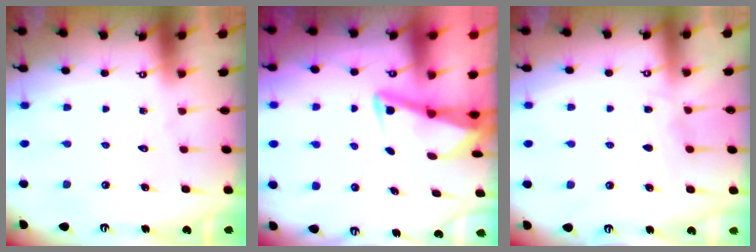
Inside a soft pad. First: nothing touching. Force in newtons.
{"total": 3.0, "press": 3.0, "slide": 0.4}
{"total": 4.3, "press": 4.2, "slide": 0.5}